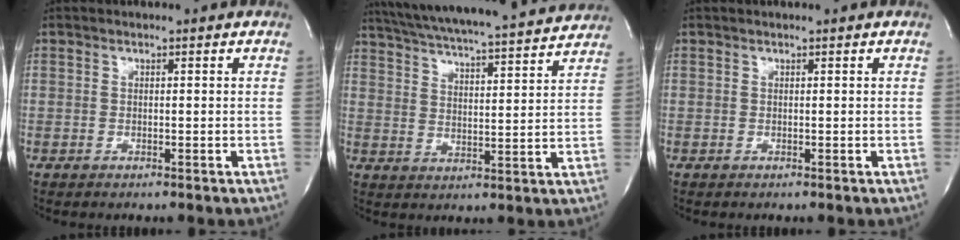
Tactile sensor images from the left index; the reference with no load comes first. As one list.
[{"total": 22.1, "force": [20.0, 2.1, 9.0], "torque": [-0.157, 0.008, 0.276]}, {"total": 0.0}]